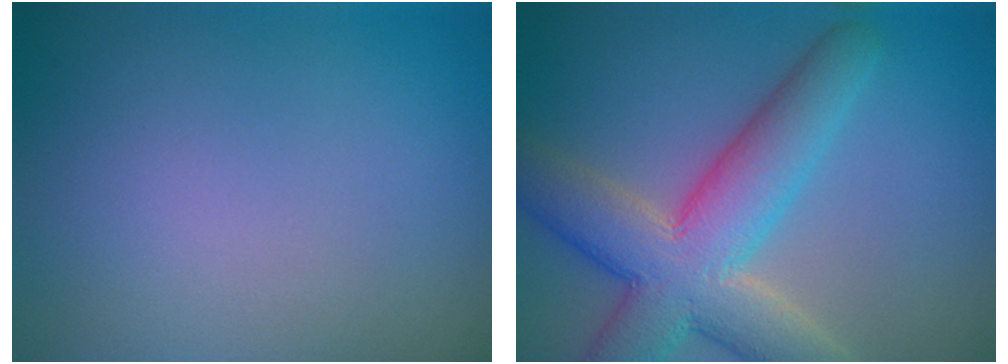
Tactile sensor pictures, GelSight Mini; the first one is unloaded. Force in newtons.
{"total": 8.8, "press": 8.7, "slide": 0.7}